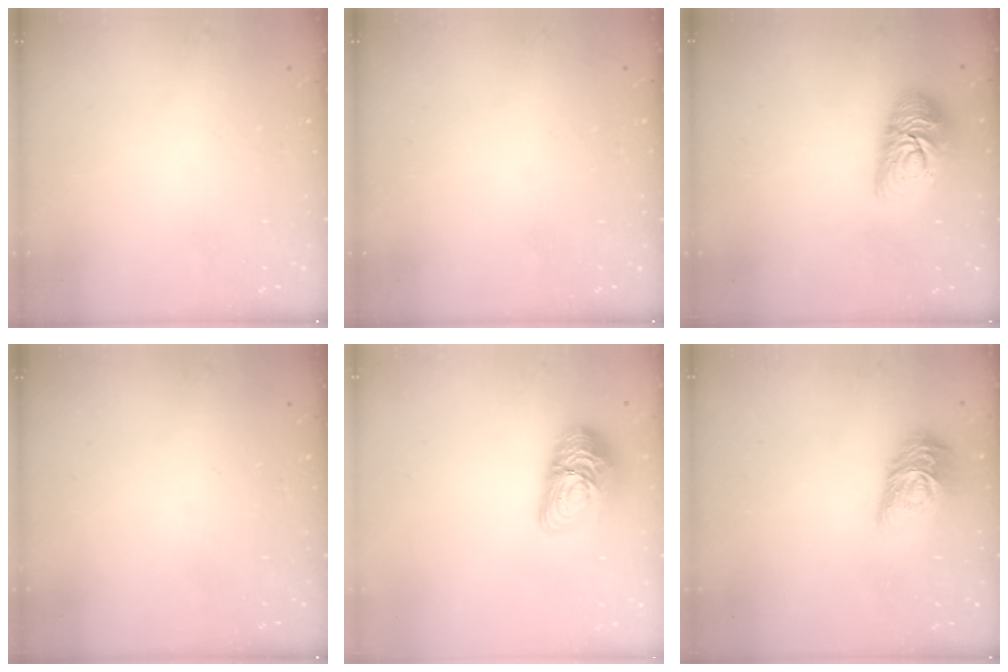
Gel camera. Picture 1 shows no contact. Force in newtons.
{"total": 0.0}
{"total": 13.0, "press": 13.0, "slide": 0.8}
{"total": 0.0}
{"total": 13.0, "press": 13.0, "slide": 0.6}
{"total": 13.5, "press": 13.5, "slide": 0.9}